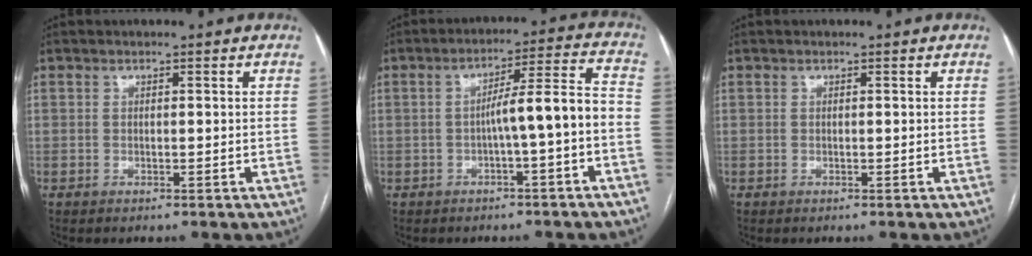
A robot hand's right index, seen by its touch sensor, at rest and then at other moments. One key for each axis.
{"total": 9.9, "fx": -2.4, "fy": -0.9, "fz": 9.6, "tx": -0.140, "ty": 0.031, "tz": -0.036}
{"total": 0.0}